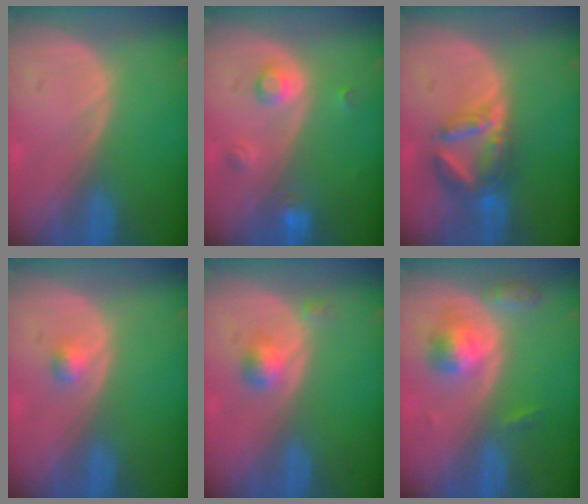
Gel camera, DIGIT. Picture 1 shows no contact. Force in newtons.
{"total": 3.5, "press": 3.2, "slide": 1.4}
{"total": 7.2, "press": 6.3, "slide": 3.5}
{"total": 1.7, "press": 1.4, "slide": 0.8}
{"total": 2.6, "press": 2.4, "slide": 1.1}
{"total": 5.3, "press": 4.9, "slide": 1.9}